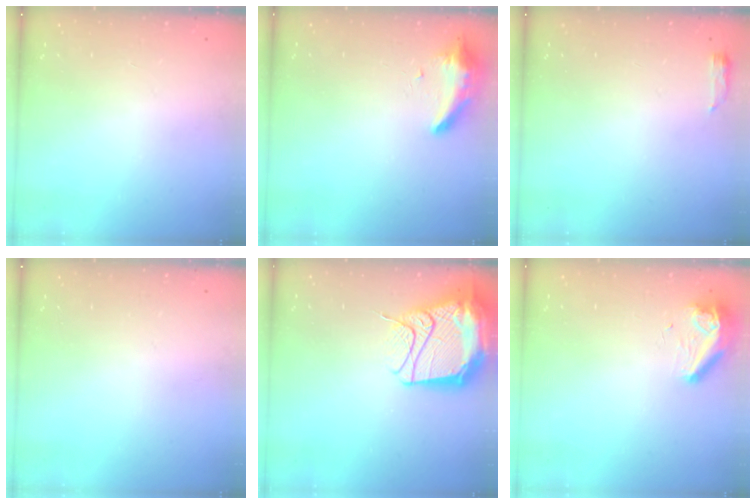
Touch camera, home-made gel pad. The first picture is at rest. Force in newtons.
{"total": 8.6, "press": 8.6, "slide": 1.1}
{"total": 3.7, "press": 3.5, "slide": 1.3}
{"total": 0.0}
{"total": 24.0, "press": 20.5, "slide": 12.5}
{"total": 8.3, "press": 8.3, "slide": 0.9}